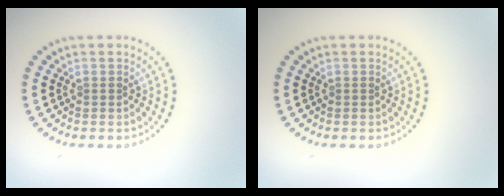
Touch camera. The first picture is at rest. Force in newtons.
{"total": 0.0}